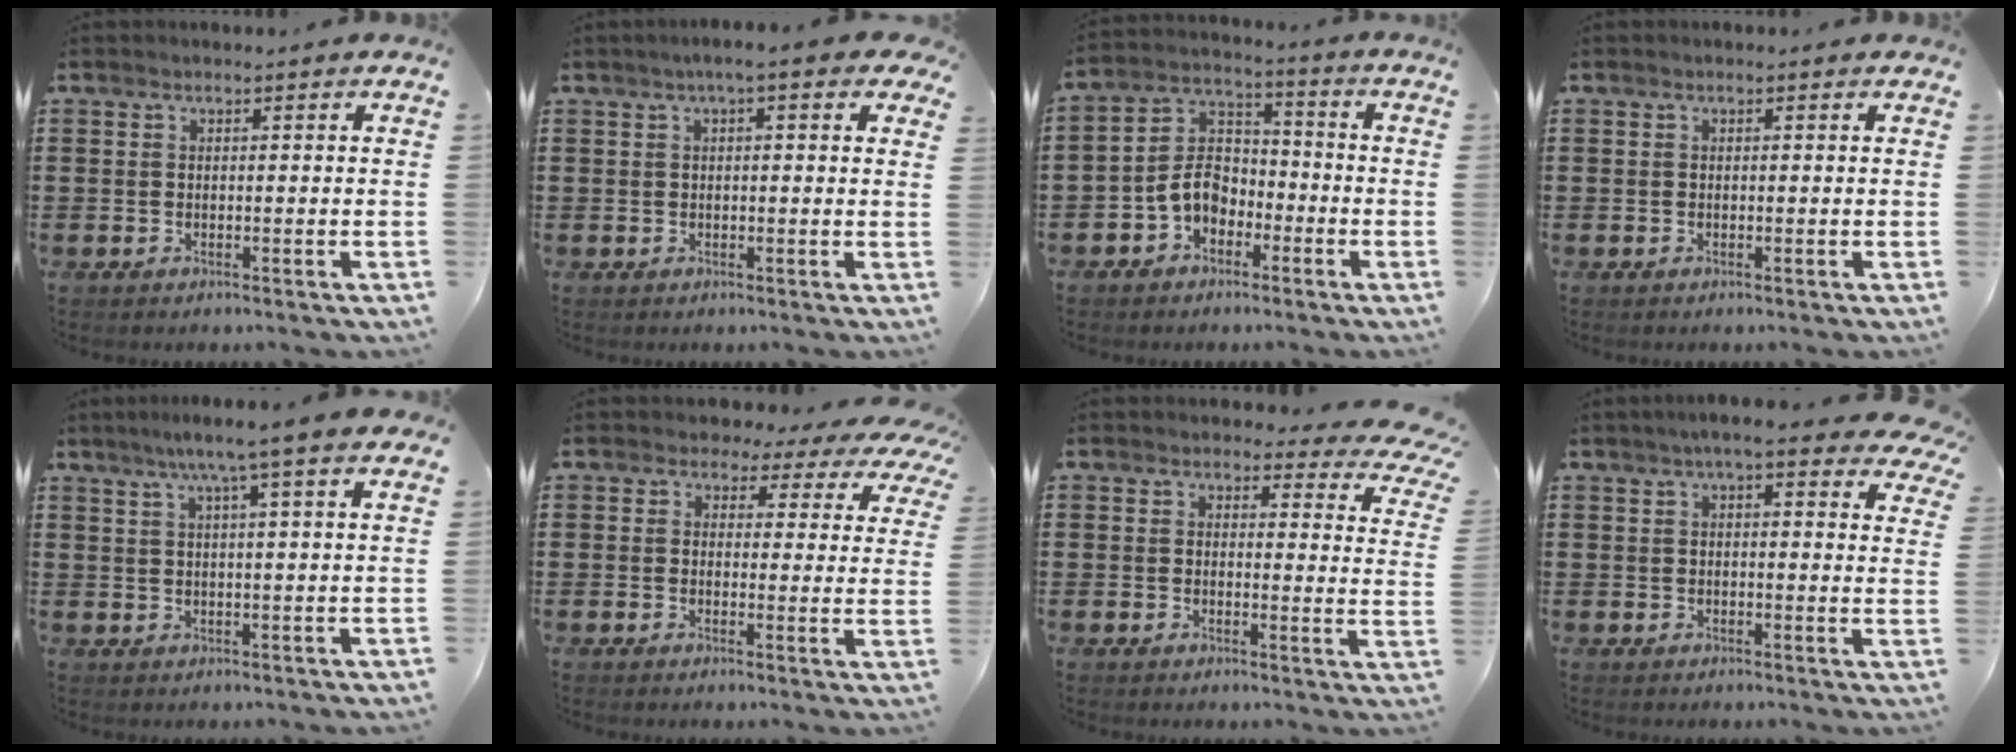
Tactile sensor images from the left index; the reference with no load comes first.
{"total": 3.1, "force": [1.2, 0.9, 2.6], "torque": [-0.054, 0.007, 0.018]}
{"total": 6.5, "force": [-3.1, 4.5, 3.6], "torque": [-0.089, 0.011, -0.066]}
{"total": 0.0}
{"total": 5.7, "force": [3.7, -0.6, 4.3], "torque": [-0.093, -0.002, 0.060]}
{"total": 3.1, "force": [2.3, 1.9, 0.7], "torque": [-0.024, -0.013, 0.035]}
{"total": 3.5, "force": [2.8, 1.6, 1.3], "torque": [-0.025, -0.012, 0.046]}
{"total": 6.0, "force": [4.6, 1.3, 3.6], "torque": [-0.074, -0.003, 0.082]}